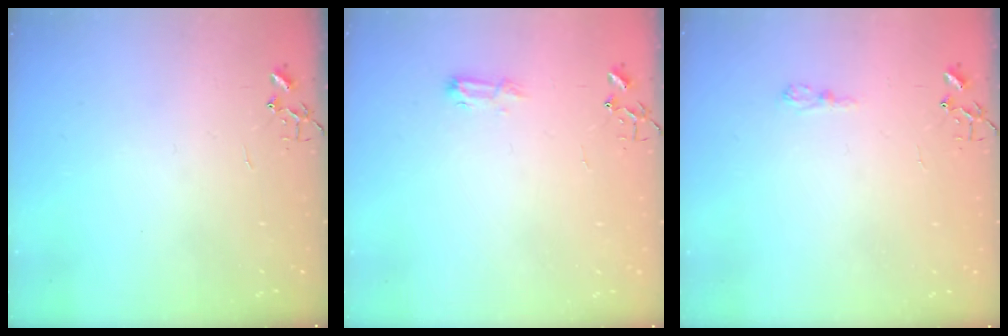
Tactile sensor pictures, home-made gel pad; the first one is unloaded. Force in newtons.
{"total": 7.7, "press": 7.6, "slide": 0.9}
{"total": 6.0, "press": 6.0, "slide": 0.7}